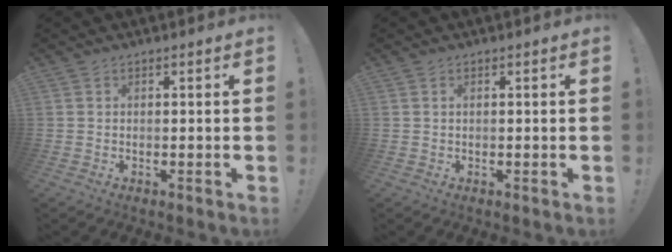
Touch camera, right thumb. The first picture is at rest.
{"total": 0.5, "force": [0.2, 0.2, 0.4], "torque": [-0.008, 0.001, 0.004]}